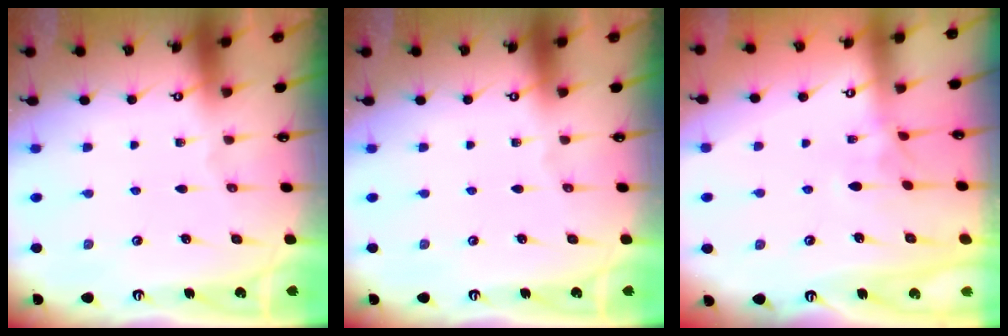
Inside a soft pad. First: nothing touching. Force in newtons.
{"total": 0.0}
{"total": 3.3, "press": 3.3, "slide": 0.7}